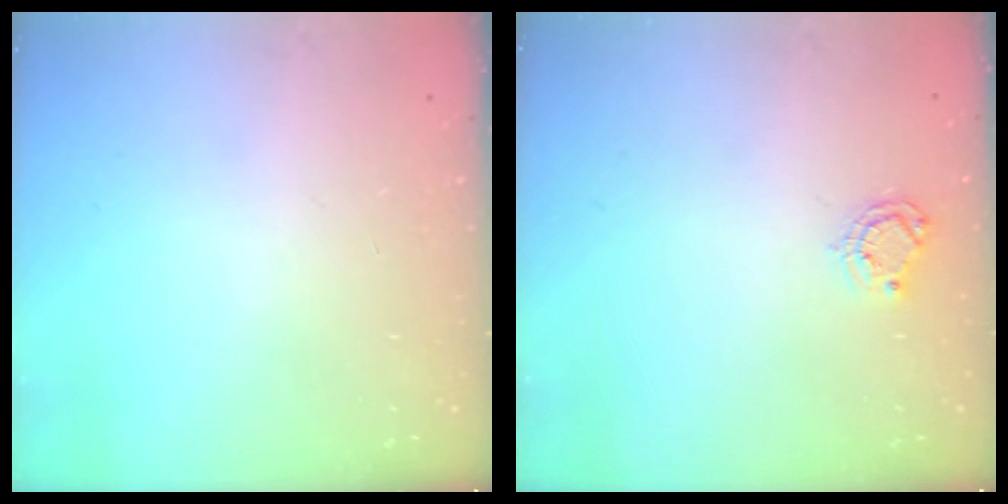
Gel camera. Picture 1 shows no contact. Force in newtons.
{"total": 5.8, "press": 5.8, "slide": 0.5}